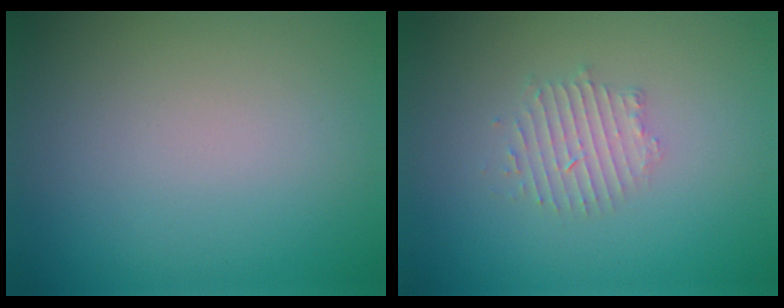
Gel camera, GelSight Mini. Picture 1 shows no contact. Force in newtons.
{"total": 2.1, "press": 2.1, "slide": 0.4}